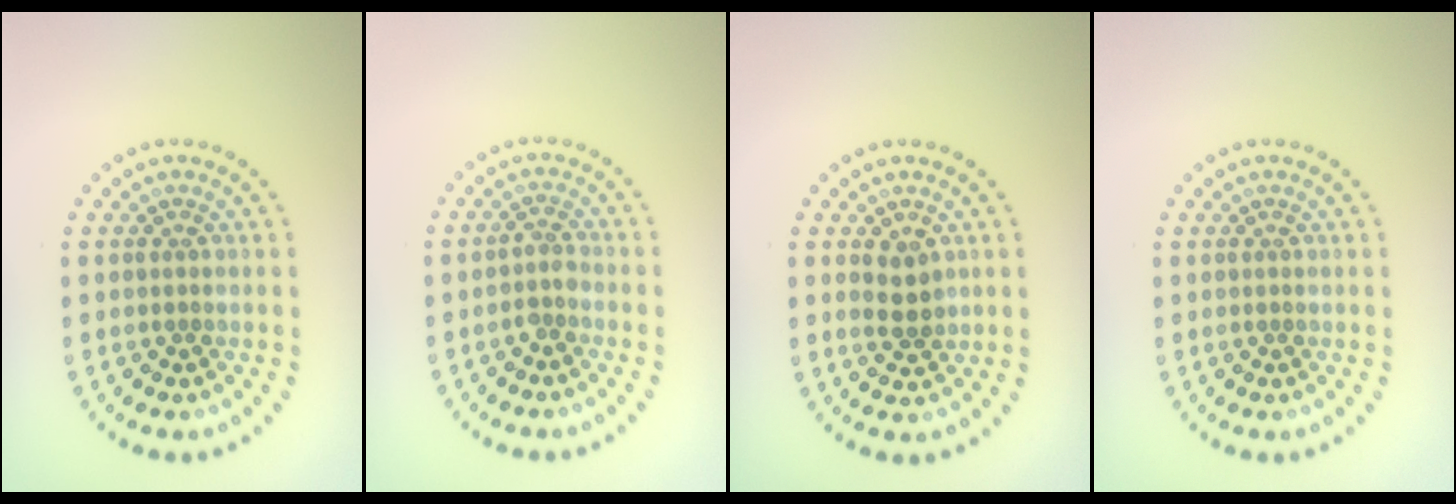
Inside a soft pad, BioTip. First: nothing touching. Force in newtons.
{"total": 1.5, "press": 1.2, "slide": 0.9}
{"total": 2.2, "press": 2.1, "slide": 0.4}
{"total": 0.0}